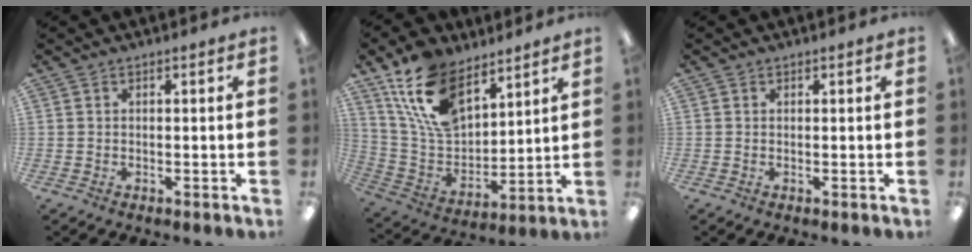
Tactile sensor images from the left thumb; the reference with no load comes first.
{"total": 17.4, "force": [10.7, 9.7, 9.8], "torque": [-0.201, -0.040, 0.201]}
{"total": 0.0}